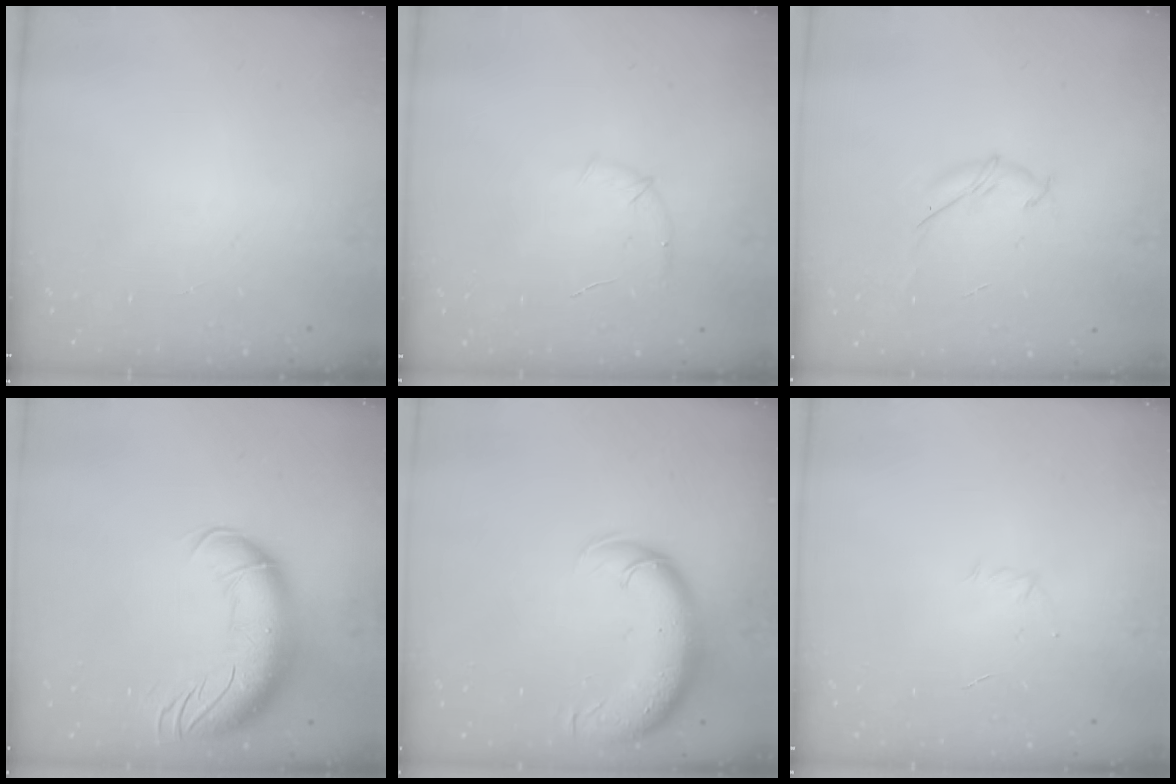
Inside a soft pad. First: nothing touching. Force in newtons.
{"total": 5.5, "press": 5.3, "slide": 1.5}
{"total": 5.3, "press": 5.1, "slide": 1.0}
{"total": 16.7, "press": 16.2, "slide": 4.0}
{"total": 11.0, "press": 10.6, "slide": 2.8}
{"total": 2.9, "press": 2.8, "slide": 0.7}